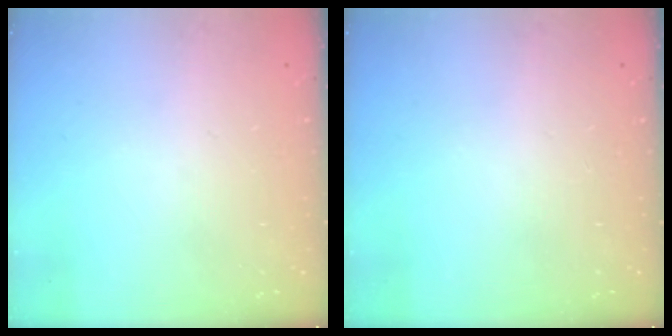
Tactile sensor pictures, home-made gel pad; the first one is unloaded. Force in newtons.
{"total": 0.0}